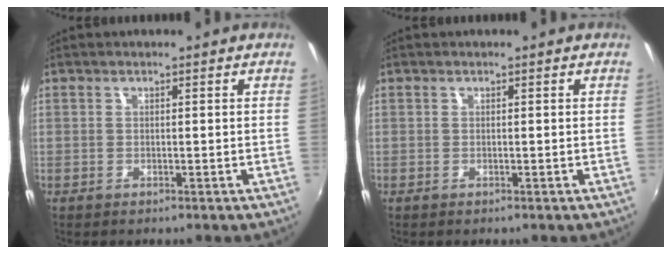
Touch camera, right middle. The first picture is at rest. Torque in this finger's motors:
{"motor_torque": [-0.03, -0.14, 0.00, 0.00]}